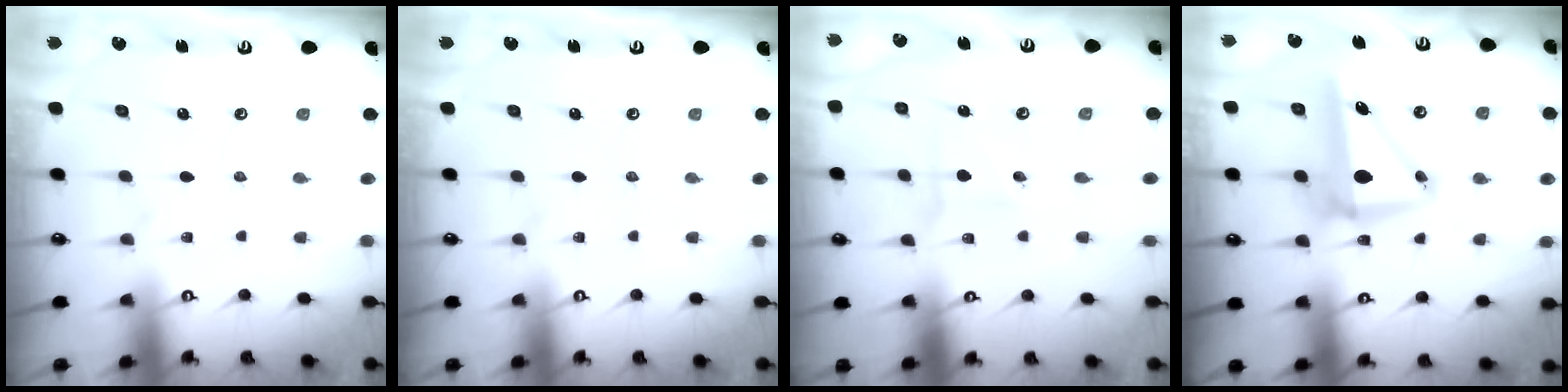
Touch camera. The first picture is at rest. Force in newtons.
{"total": 0.0}
{"total": 1.6, "press": 1.4, "slide": 0.9}
{"total": 8.9, "press": 8.3, "slide": 3.1}